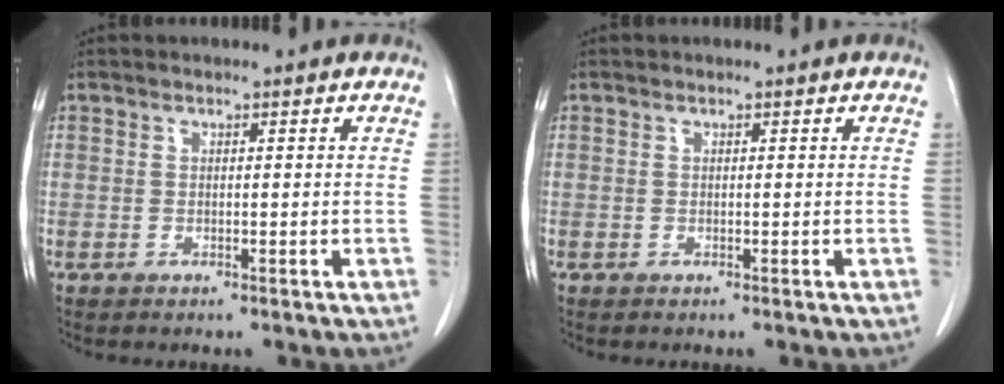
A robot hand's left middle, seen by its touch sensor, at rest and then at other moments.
{"total": 0.0}